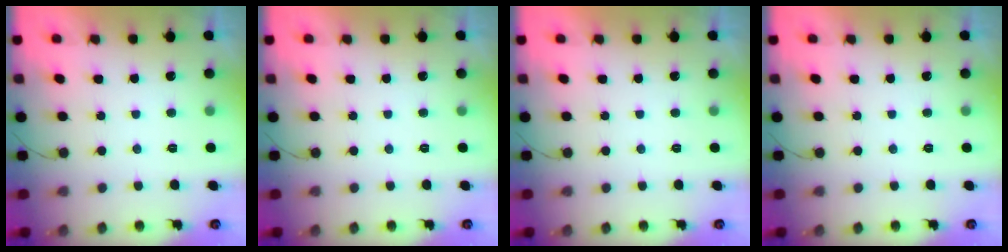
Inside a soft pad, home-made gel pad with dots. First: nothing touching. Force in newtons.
{"total": 0.0}
{"total": 0.0}
{"total": 0.0}